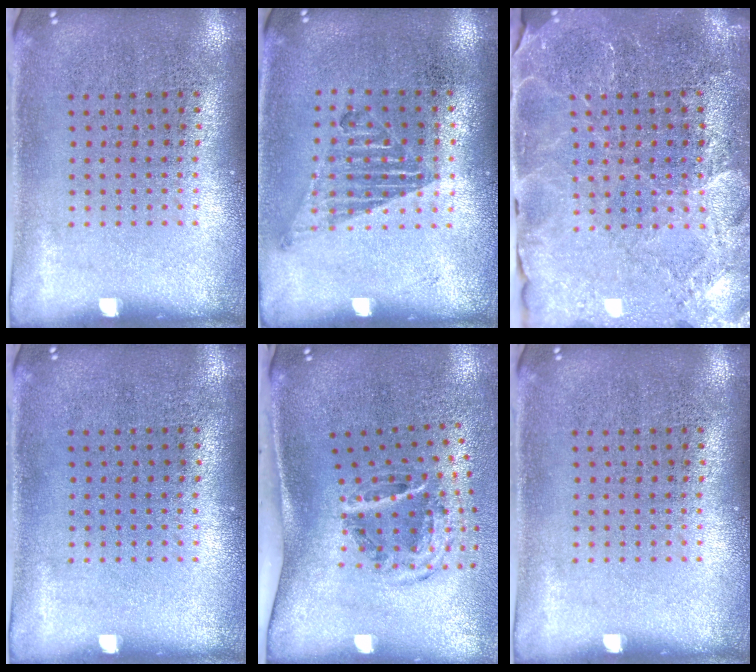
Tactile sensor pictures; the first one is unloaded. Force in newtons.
{"total": 1.0, "press": 0.9, "slide": 0.4}
{"total": 3.2, "press": 3.1, "slide": 0.9}
{"total": 0.0}
{"total": 2.2, "press": 1.2, "slide": 1.8}
{"total": 0.0}